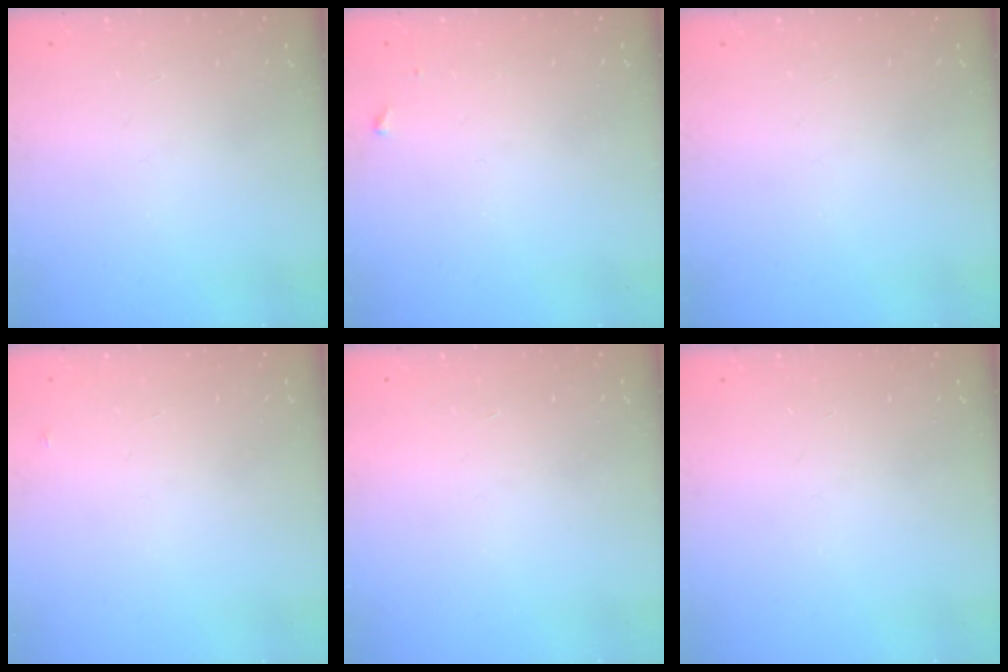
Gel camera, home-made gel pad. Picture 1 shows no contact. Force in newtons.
{"total": 3.3, "press": 3.3, "slide": 0.4}
{"total": 0.0}
{"total": 2.6, "press": 2.6, "slide": 0.2}
{"total": 1.5, "press": 1.5, "slide": 0.1}
{"total": 0.0}